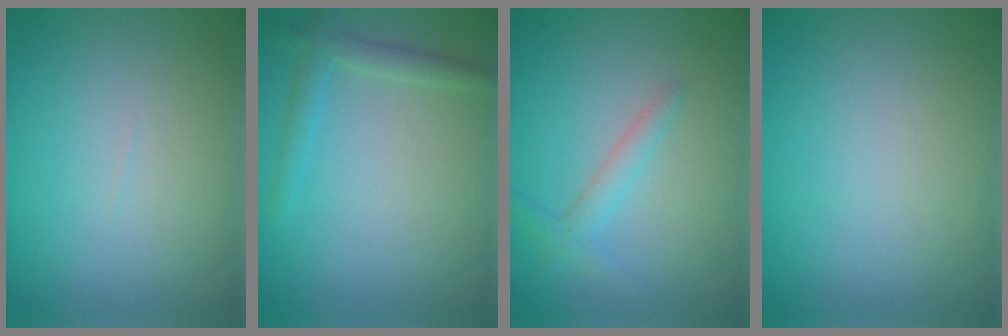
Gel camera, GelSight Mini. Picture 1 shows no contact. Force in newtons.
{"total": 1.2, "press": 1.2, "slide": 0.1}
{"total": 1.7, "press": 1.7, "slide": 0.1}
{"total": 0.0}